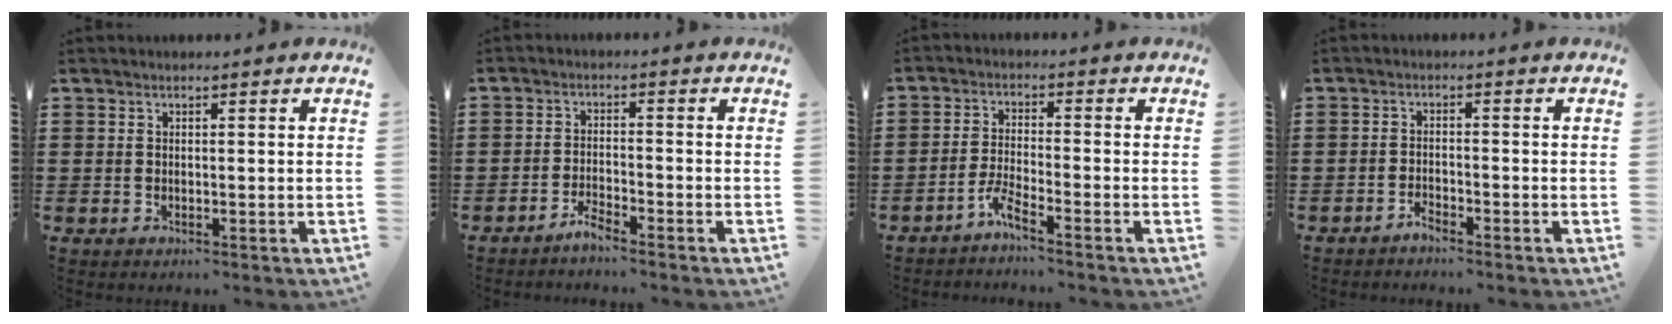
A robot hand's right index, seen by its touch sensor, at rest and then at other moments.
{"total": 2.5, "force": [-2.4, 0.0, 0.6], "torque": [-0.015, 0.004, -0.048]}
{"total": 3.5, "force": [-3.0, -0.2, 1.9], "torque": [-0.050, -0.002, -0.064]}
{"total": 1.8, "force": [-1.8, 0.1, 0.1], "torque": [-0.009, 0.004, -0.036]}